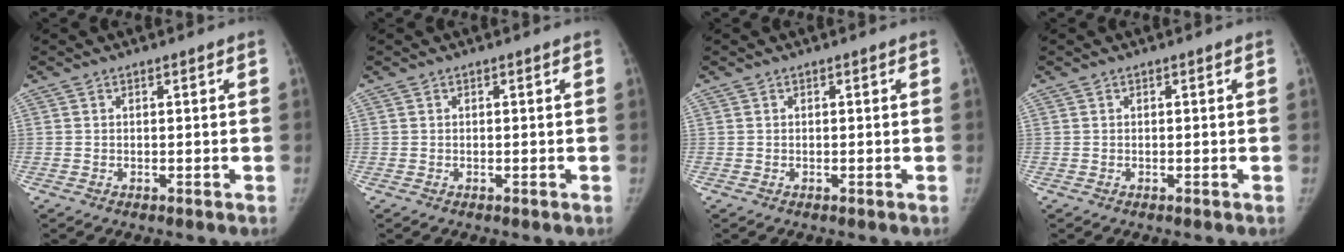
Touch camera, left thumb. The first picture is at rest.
{"total": 0.0}
{"total": 0.0}
{"total": 0.0}